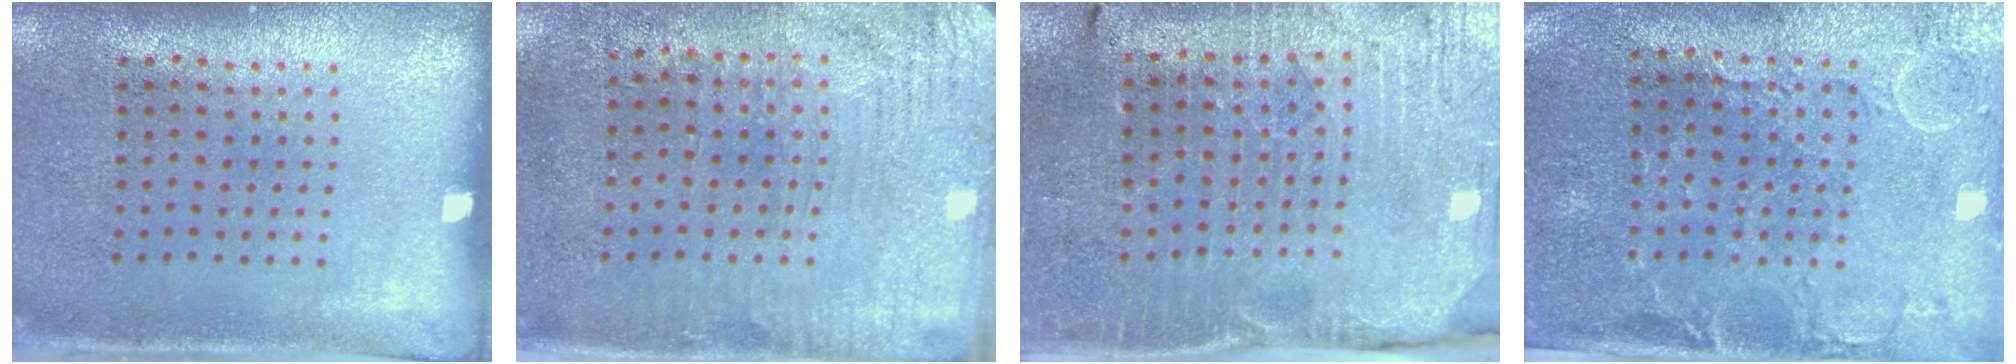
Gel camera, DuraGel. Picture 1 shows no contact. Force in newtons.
{"total": 3.3, "press": 3.1, "slide": 1.2}
{"total": 3.5, "press": 3.4, "slide": 0.6}
{"total": 0.6, "press": 0.3, "slide": 0.5}